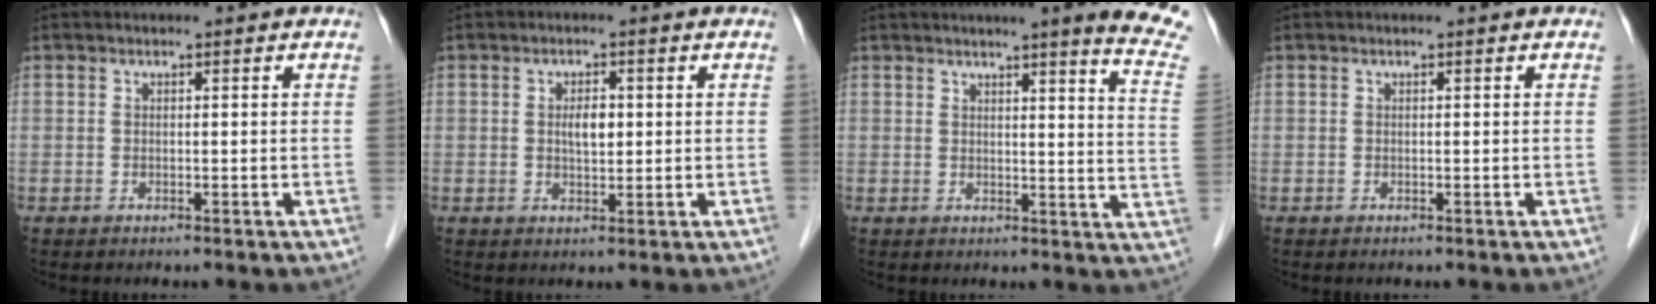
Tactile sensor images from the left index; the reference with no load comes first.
{"total": 2.9, "force": [0.4, 1.3, 2.6], "torque": [-0.044, 0.004, 0.006]}
{"total": 12.1, "force": [9.8, -0.7, 7.0], "torque": [-0.076, -0.055, 0.088]}
{"total": 0.0}